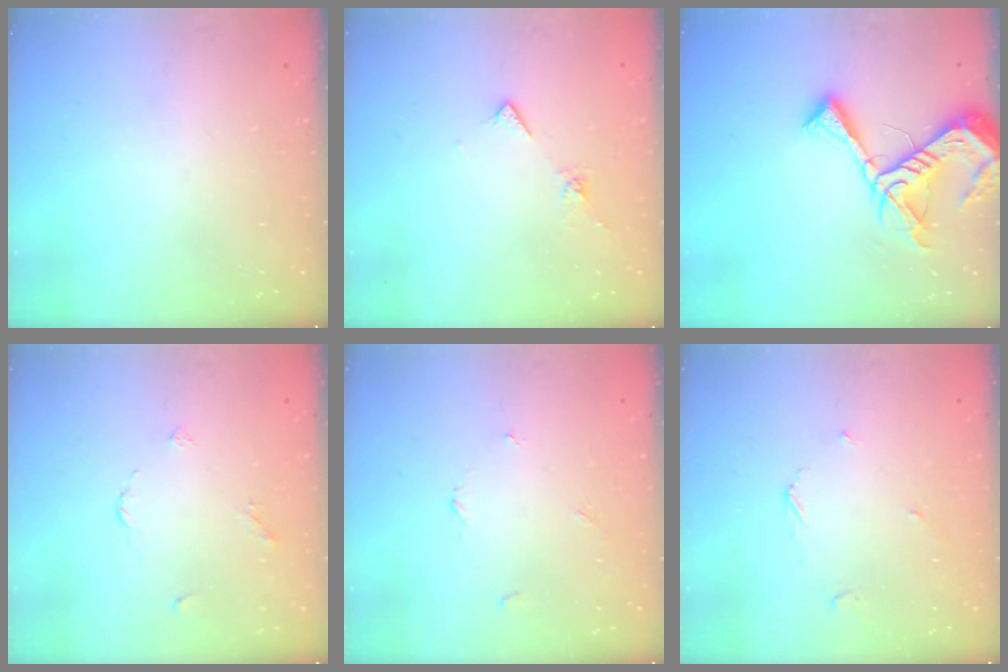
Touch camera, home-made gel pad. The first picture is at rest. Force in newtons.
{"total": 6.1, "press": 6.0, "slide": 1.0}
{"total": 15.3, "press": 15.2, "slide": 1.5}
{"total": 3.3, "press": 3.2, "slide": 0.5}
{"total": 2.8, "press": 2.8, "slide": 0.3}
{"total": 2.6, "press": 2.6, "slide": 0.5}